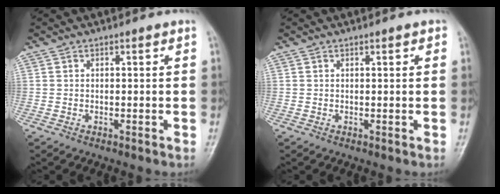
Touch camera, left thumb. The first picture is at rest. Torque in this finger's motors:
{"motor_torque": [-0.43, 0.16, -0.37, 0.03, 0.00]}